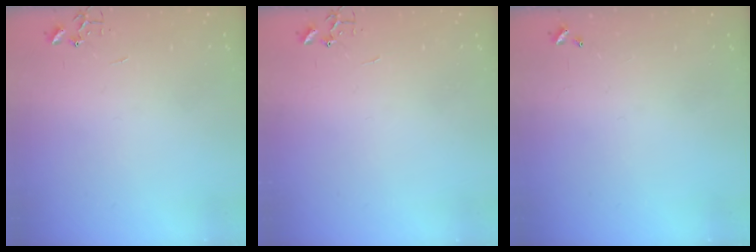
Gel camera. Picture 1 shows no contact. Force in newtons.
{"total": 0.0}
{"total": 0.0}